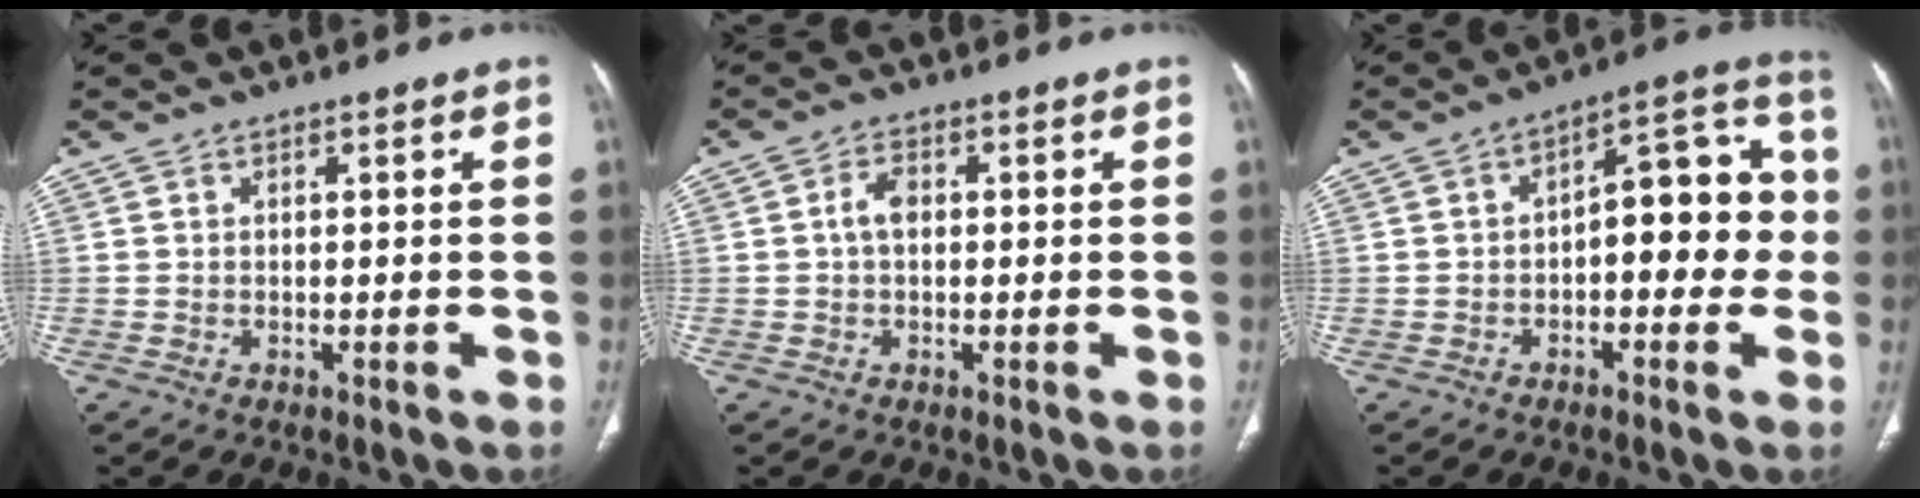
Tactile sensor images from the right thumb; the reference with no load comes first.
{"total": 3.0, "force": [0.1, 1.9, 2.3], "torque": [-0.041, 0.008, -0.002]}
{"total": 14.3, "force": [-0.8, 7.1, 12.3], "torque": [-0.114, 0.043, -0.022]}